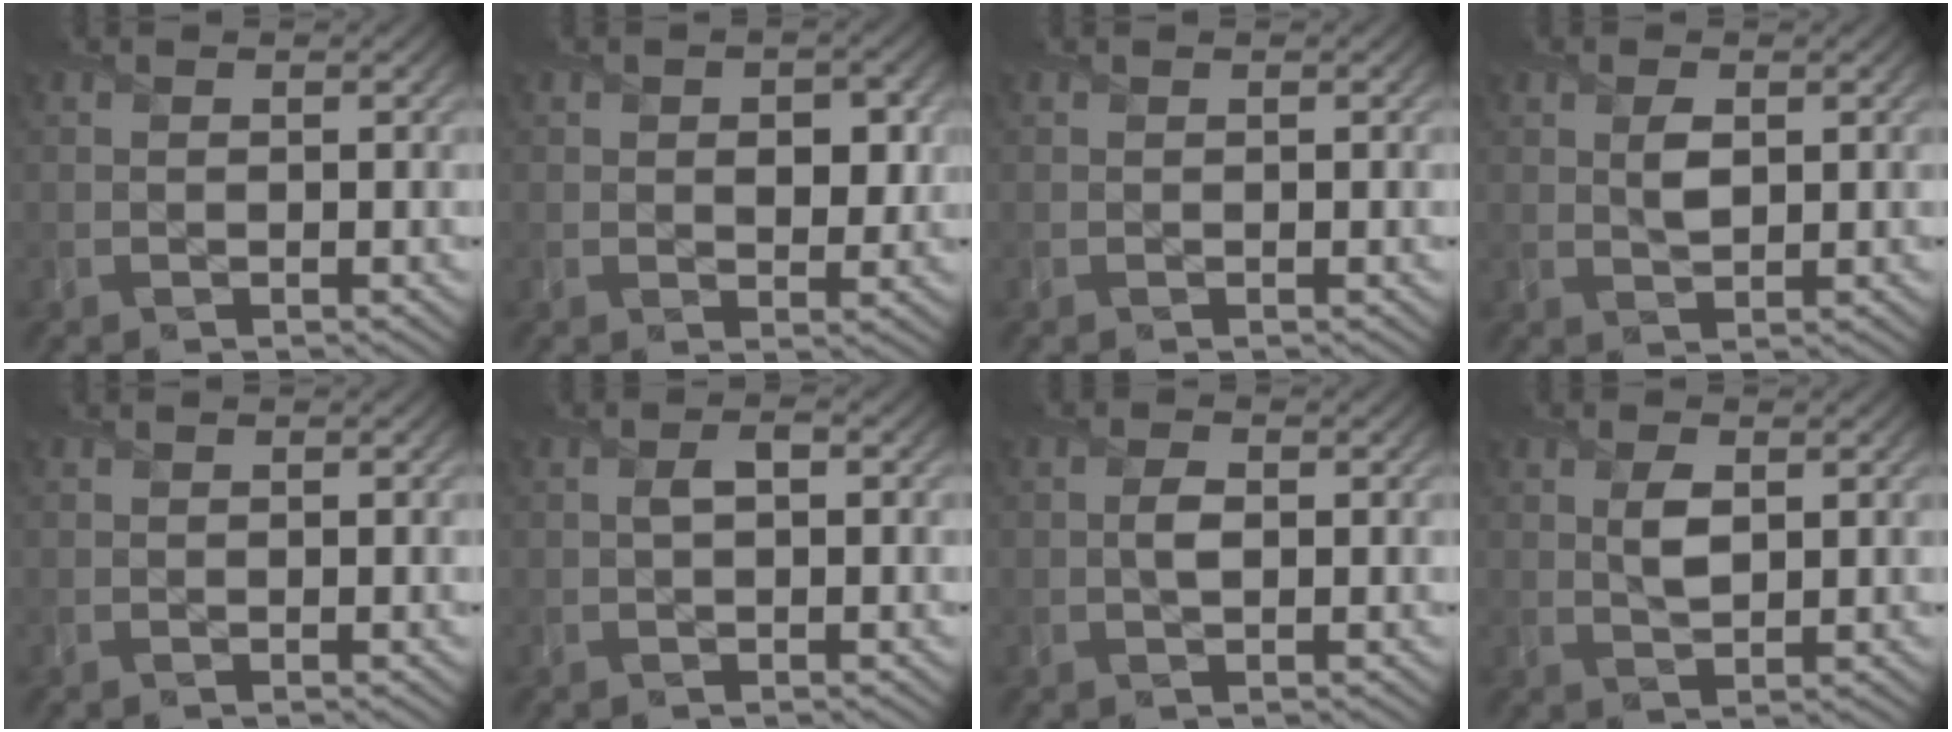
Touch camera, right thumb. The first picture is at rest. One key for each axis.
{"total": 4.2, "fx": 0.7, "fy": 2.8, "fz": 3.1, "tx": -0.045, "ty": -0.005, "tz": 0.009}
{"total": 0.0}
{"total": 2.4, "fx": 0.7, "fy": 1.3, "fz": 1.9, "tx": -0.040, "ty": -0.004, "tz": 0.016}
{"total": 0.0}
{"total": 1.3, "fx": 0.1, "fy": 0.7, "fz": 1.1, "tx": -0.023, "ty": 0.003, "tz": 0.000}
{"total": 1.8, "fx": 0.0, "fy": 0.9, "fz": 1.5, "tx": -0.032, "ty": 0.001, "tz": 0.000}
{"total": 2.9, "fx": 0.9, "fy": 1.5, "fz": 2.4, "tx": -0.051, "ty": -0.004, "tz": 0.020}